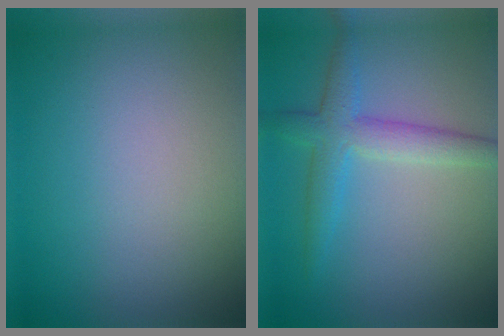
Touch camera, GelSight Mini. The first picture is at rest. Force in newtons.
{"total": 3.6, "press": 3.6, "slide": 0.1}